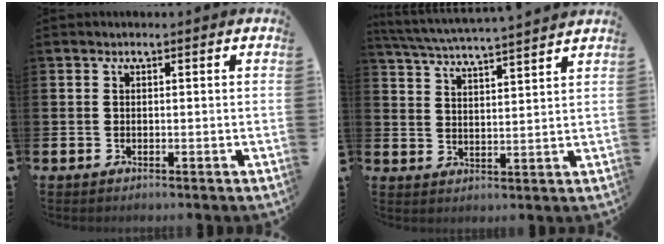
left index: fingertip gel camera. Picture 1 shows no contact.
{"total": 5.3, "force": [5.2, -0.5, 1.1], "torque": [-0.044, -0.036, 0.090]}